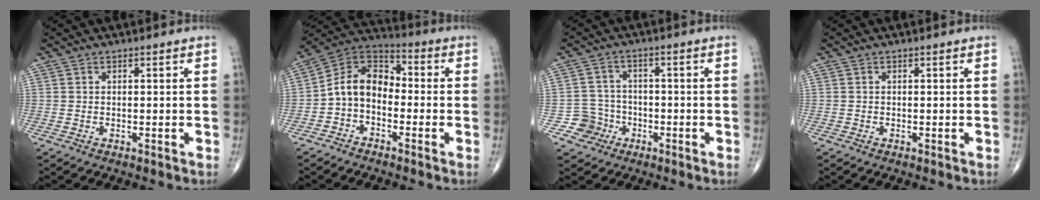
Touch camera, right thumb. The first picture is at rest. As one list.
[{"total": 10.0, "force": [-2.2, 7.2, 6.7], "torque": [-0.099, 0.051, -0.058]}, {"total": 5.2, "force": [-2.3, 4.6, -0.1], "torque": [0.037, 0.016, -0.043]}, {"total": 0.0}]